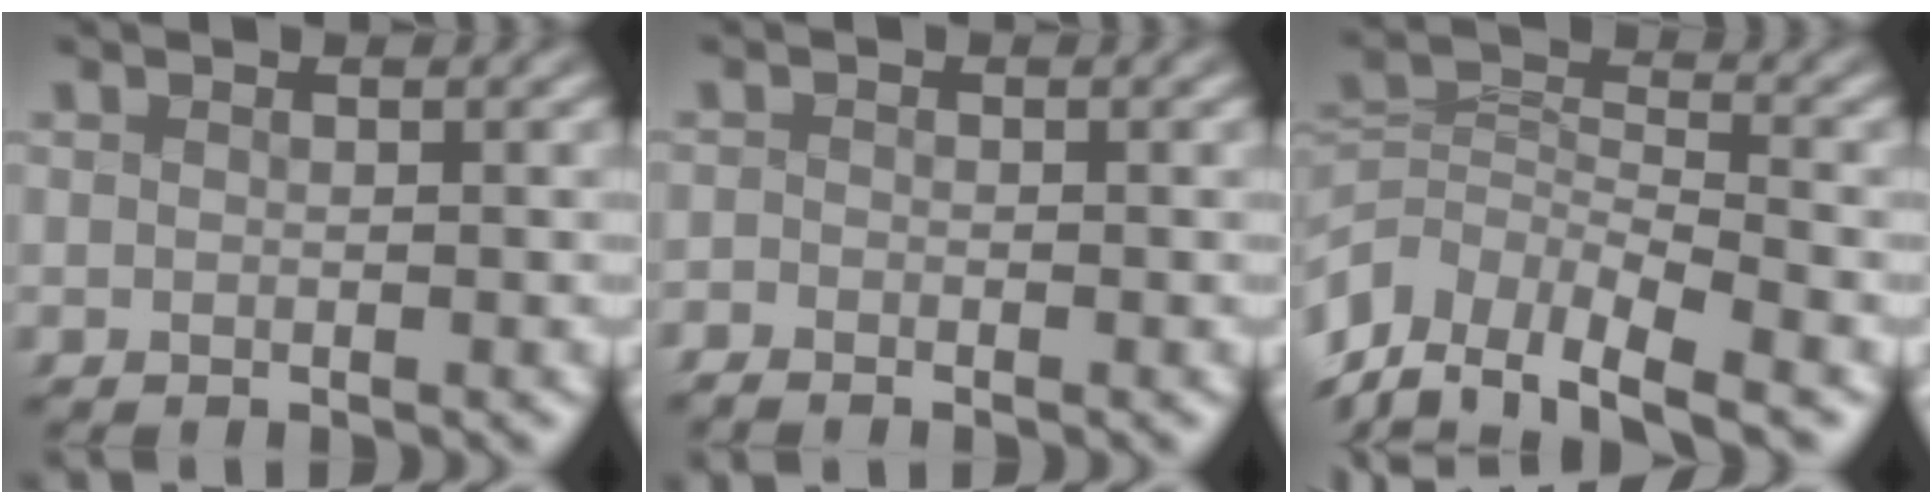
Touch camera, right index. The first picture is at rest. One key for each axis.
{"total": 1.3, "fx": -1.3, "fy": 0.2, "fz": -0.4, "tx": 0.010, "ty": 0.000, "tz": -0.031}
{"total": 10.5, "fx": -4.6, "fy": 7.6, "fz": 5.7, "tx": -0.119, "ty": -0.027, "tz": -0.078}